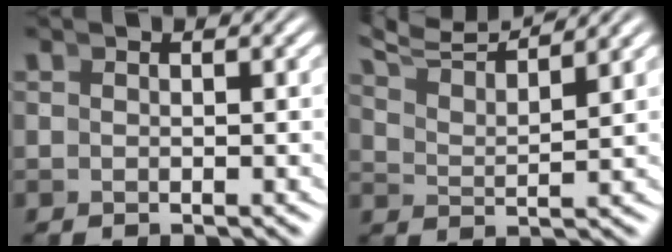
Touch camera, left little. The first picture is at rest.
{"total": 6.1, "force": [5.4, 1.3, 2.6], "torque": [-0.050, 0.012, 0.087]}